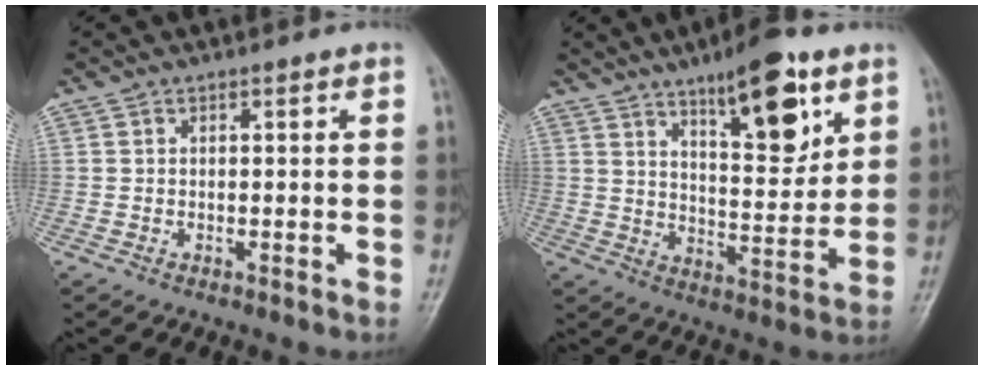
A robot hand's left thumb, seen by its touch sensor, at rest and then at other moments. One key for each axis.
{"total": 14.4, "fx": 8.1, "fy": 4.9, "fz": 10.9, "tx": -0.132, "ty": -0.049, "tz": 0.127}